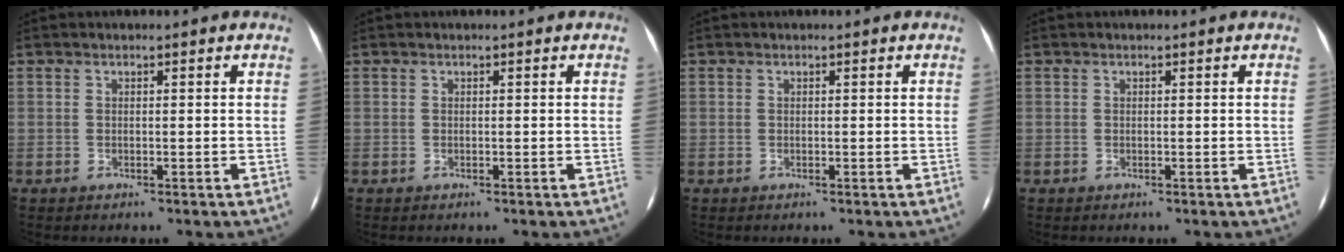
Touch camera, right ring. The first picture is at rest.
{"total": 0.0}
{"total": 0.0}
{"total": 0.0}